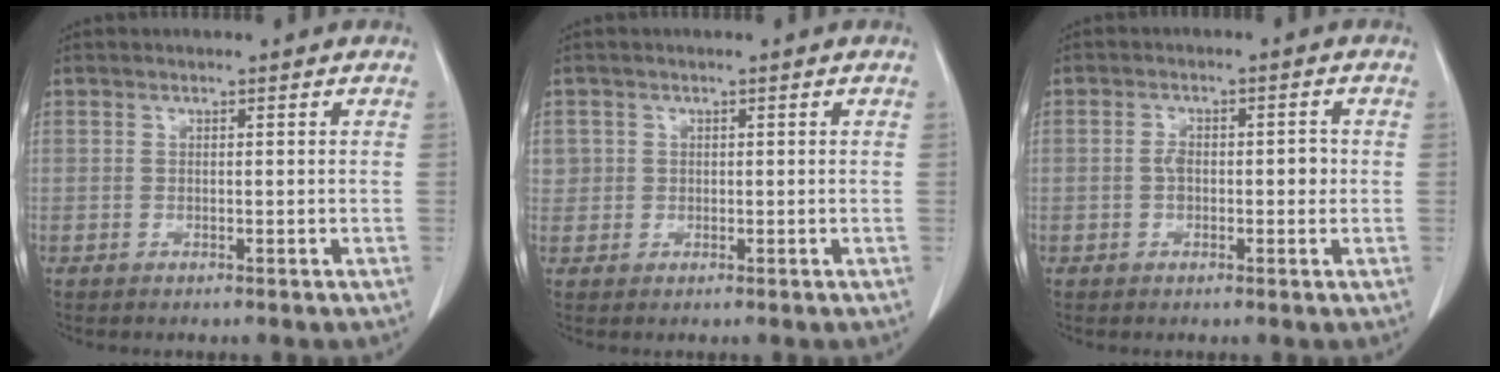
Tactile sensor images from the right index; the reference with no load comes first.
{"total": 1.7, "force": [0.4, 1.7, 0.1], "torque": [0.015, 0.006, 0.005]}
{"total": 3.3, "force": [-0.2, 1.8, 2.7], "torque": [-0.041, 0.015, -0.002]}